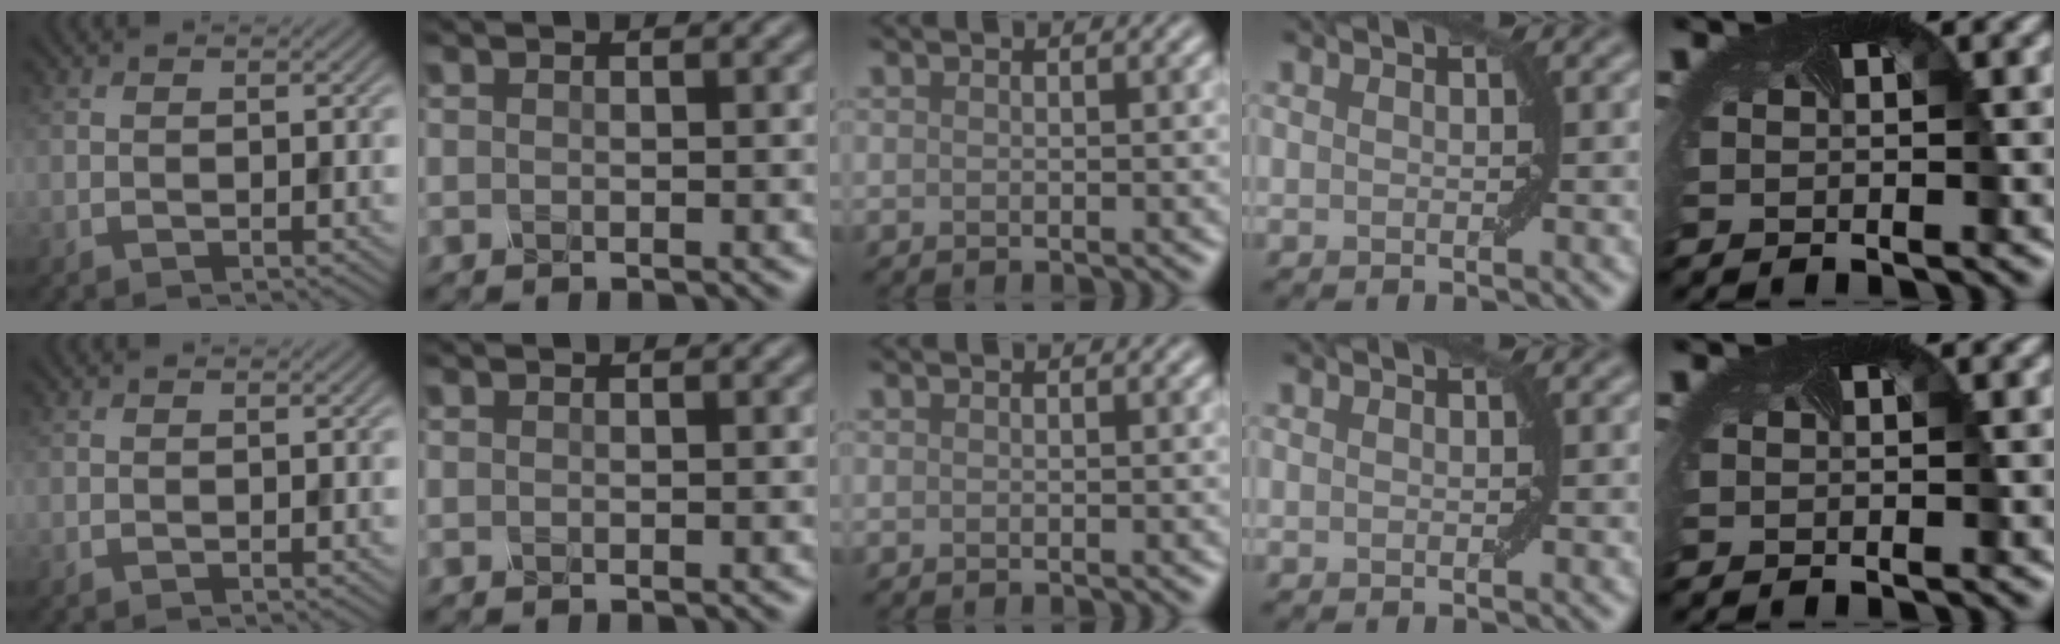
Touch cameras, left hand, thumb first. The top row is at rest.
{}